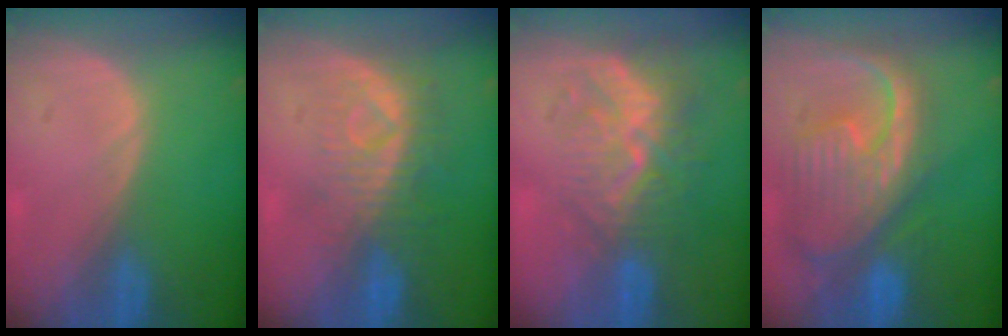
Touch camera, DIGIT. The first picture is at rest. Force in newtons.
{"total": 8.3, "press": 7.5, "slide": 3.7}
{"total": 10.1, "press": 8.8, "slide": 4.9}
{"total": 12.5, "press": 10.7, "slide": 6.5}